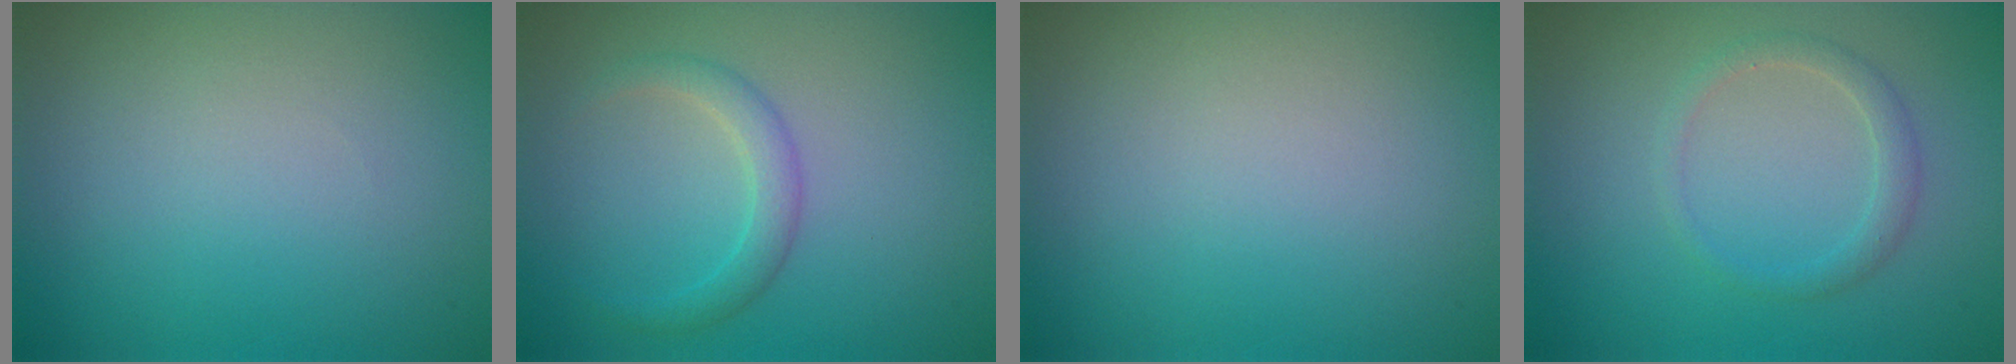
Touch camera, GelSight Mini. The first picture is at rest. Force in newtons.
{"total": 1.9, "press": 1.9, "slide": 0.1}
{"total": 0.0}
{"total": 1.6, "press": 1.6, "slide": 0.1}